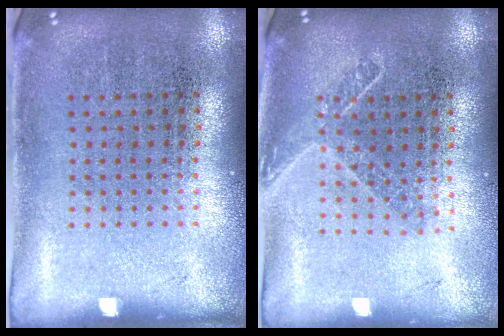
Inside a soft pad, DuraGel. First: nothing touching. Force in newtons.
{"total": 1.5, "press": 1.2, "slide": 0.9}